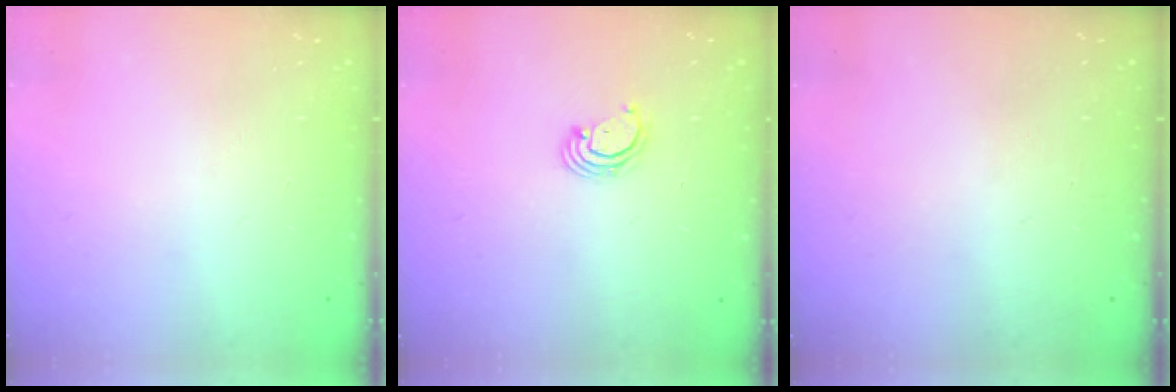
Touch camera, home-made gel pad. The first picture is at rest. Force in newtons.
{"total": 2.6, "press": 2.6, "slide": 0.3}
{"total": 0.0}